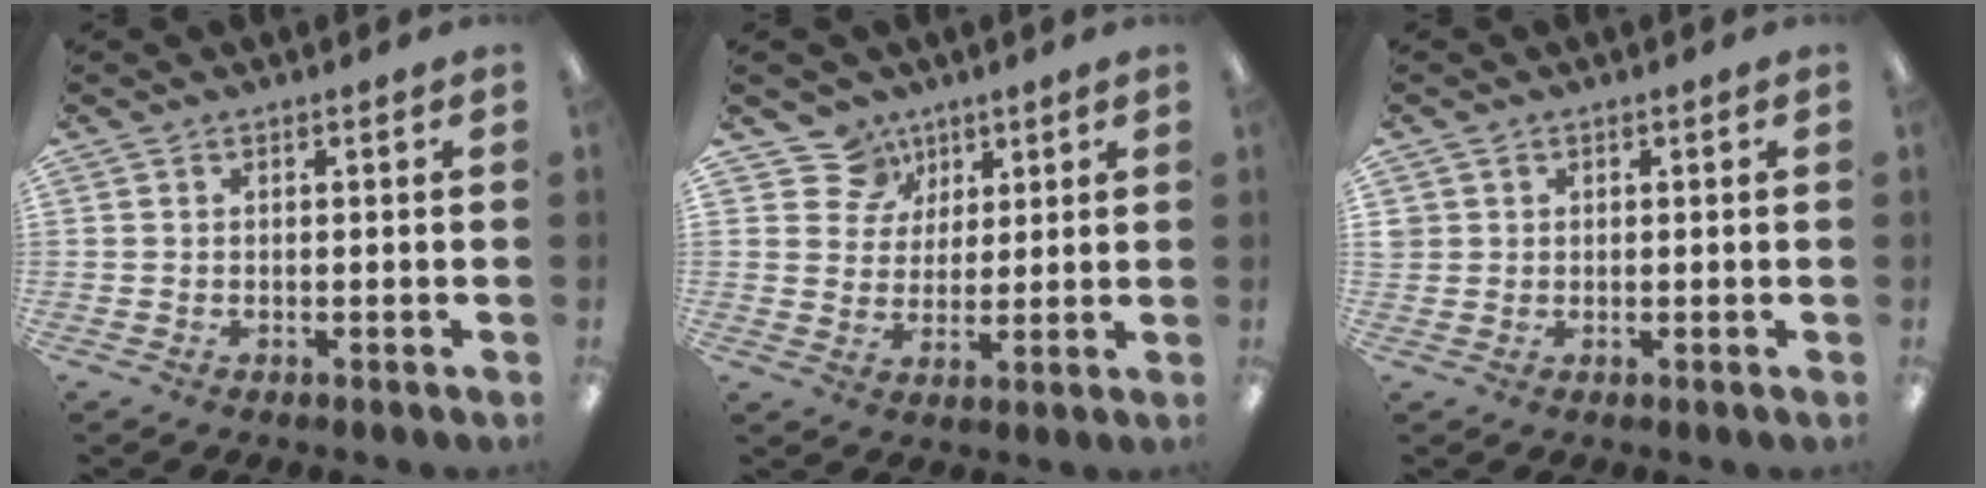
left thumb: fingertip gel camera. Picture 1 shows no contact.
{"total": 8.1, "force": [5.0, 6.4, 0.4], "torque": [-0.015, -0.033, 0.094]}
{"total": 1.8, "force": [0.6, 1.8, 0.1], "torque": [-0.004, 0.003, 0.010]}